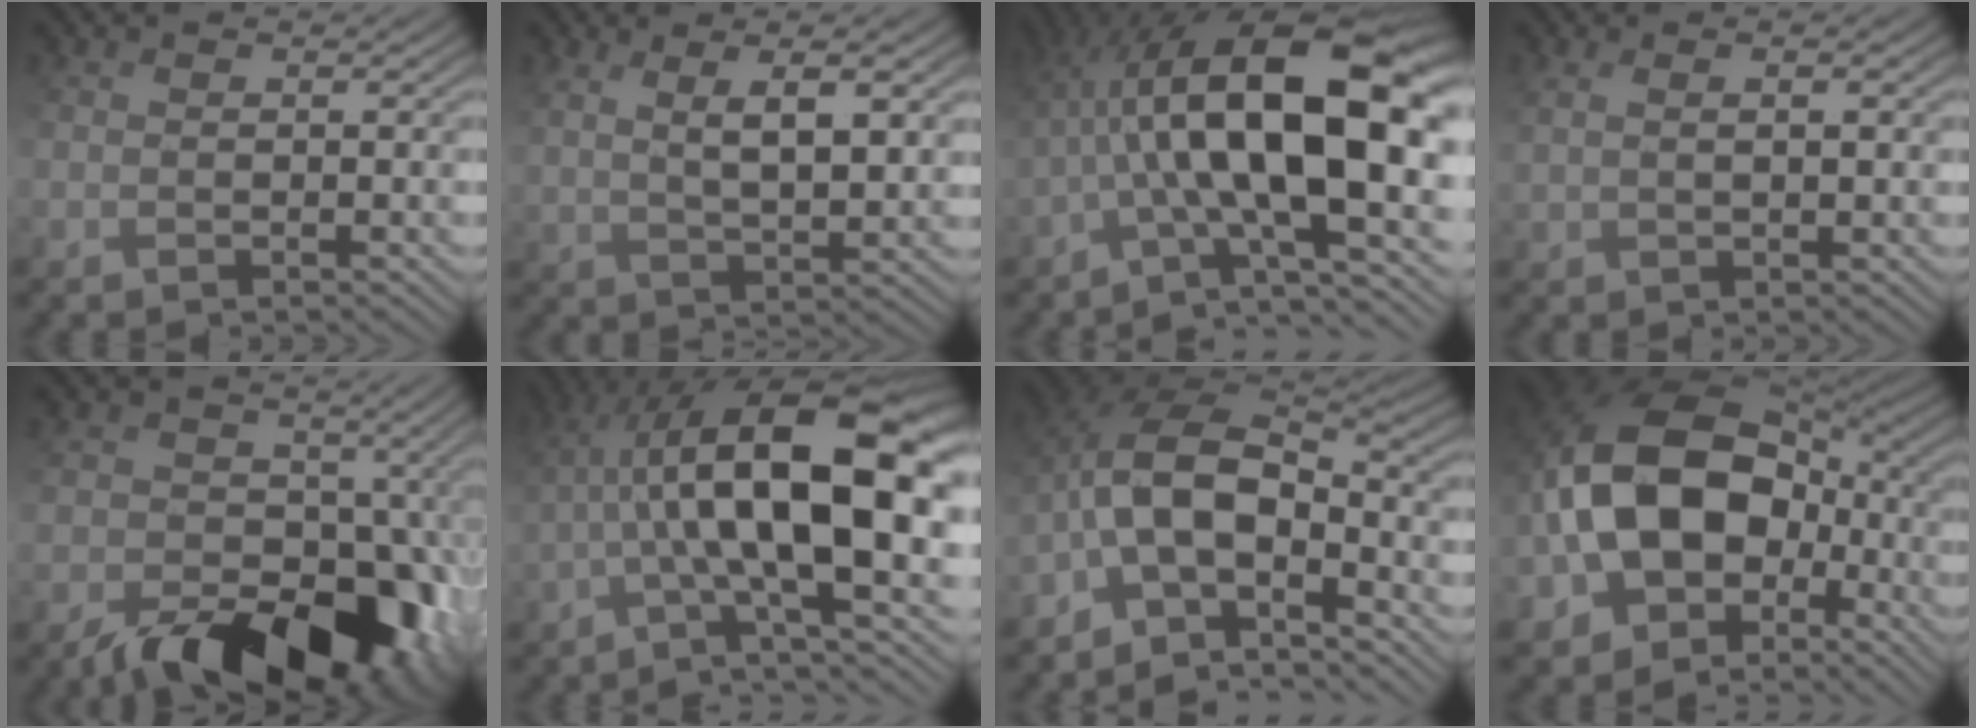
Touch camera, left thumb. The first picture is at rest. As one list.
[{"total": 6.7, "force": [3.2, 2.0, 5.5], "torque": [-0.100, -0.002, 0.060]}, {"total": 17.0, "force": [-0.2, 6.4, 15.8], "torque": [-0.263, 0.035, -0.017]}, {"total": 3.0, "force": [1.2, 0.9, 2.6], "torque": [-0.044, -0.003, 0.021]}, {"total": 14.7, "force": [-5.3, 9.8, 9.6], "torque": [-0.115, -0.039, -0.087]}, {"total": 15.5, "force": [-0.3, 4.8, 14.7], "torque": [-0.252, 0.028, -0.012]}, {"total": 11.3, "force": [-4.7, 5.2, 8.8], "torque": [-0.166, 0.003, -0.105]}, {"total": 16.2, "force": [-3.1, 11.7, 10.8], "torque": [-0.221, -0.010, -0.064]}]